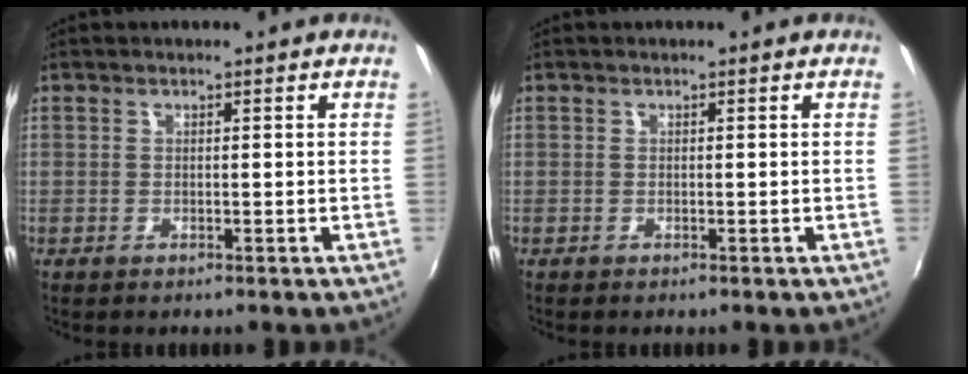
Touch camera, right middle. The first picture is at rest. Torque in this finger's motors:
{"motor_torque": [-0.19, -0.19, -0.02, 0.01]}